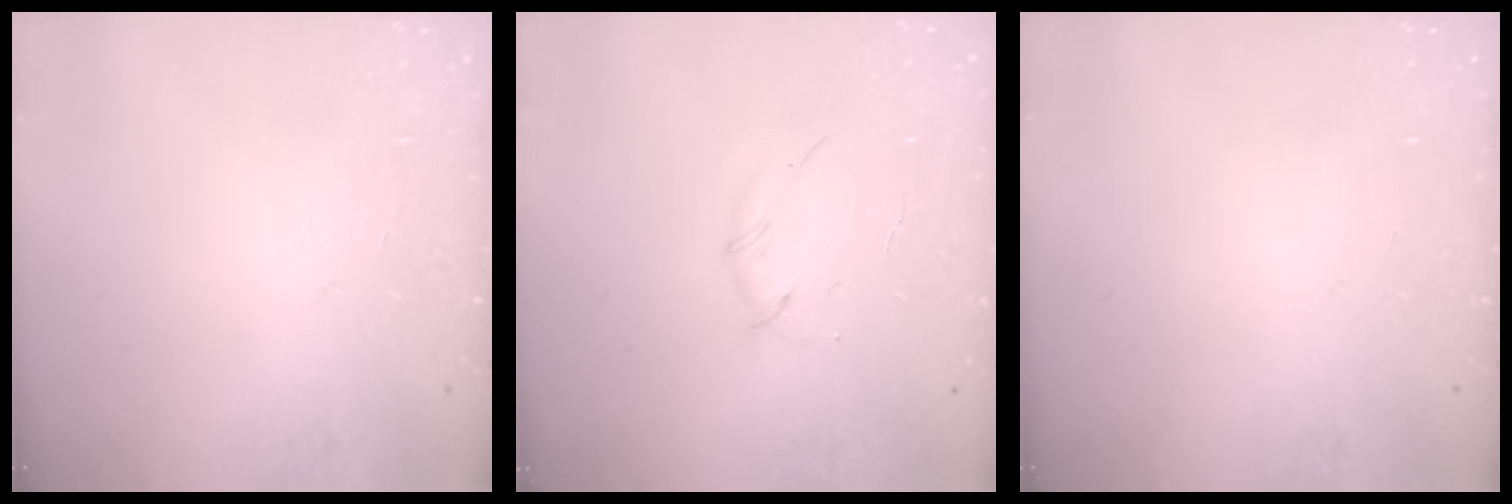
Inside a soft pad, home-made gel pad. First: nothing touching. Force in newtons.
{"total": 3.0, "press": 2.9, "slide": 0.8}
{"total": 0.0}